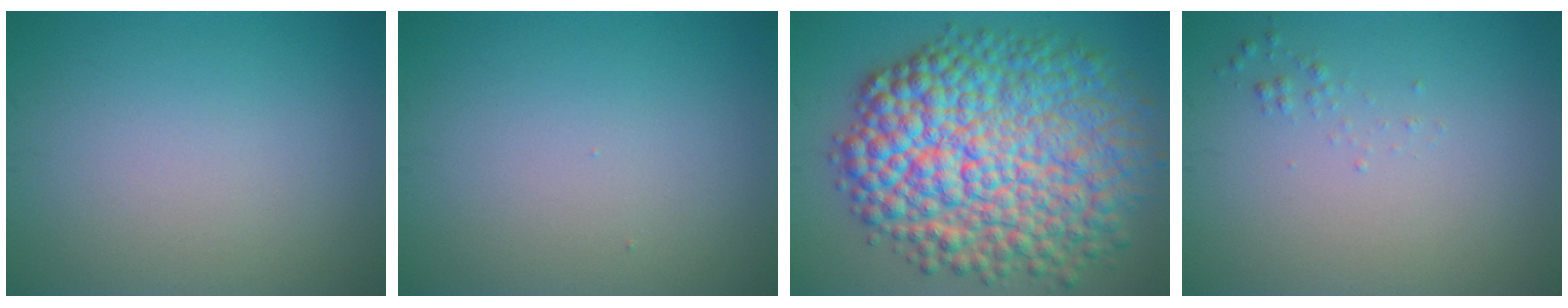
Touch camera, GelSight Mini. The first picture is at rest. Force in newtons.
{"total": 0.0}
{"total": 14.6, "press": 14.6, "slide": 0.1}
{"total": 0.6, "press": 0.6, "slide": 0.0}